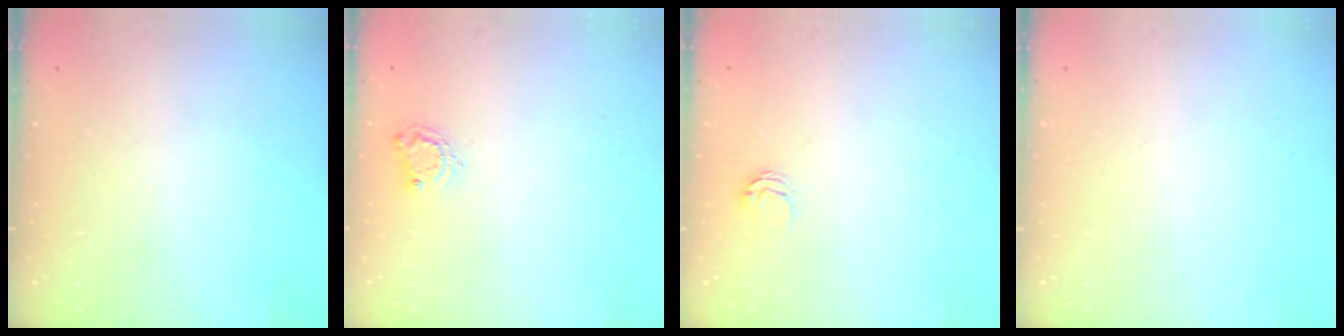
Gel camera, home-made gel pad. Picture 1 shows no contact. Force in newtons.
{"total": 4.8, "press": 4.8, "slide": 0.2}
{"total": 3.8, "press": 3.8, "slide": 0.3}
{"total": 0.0}